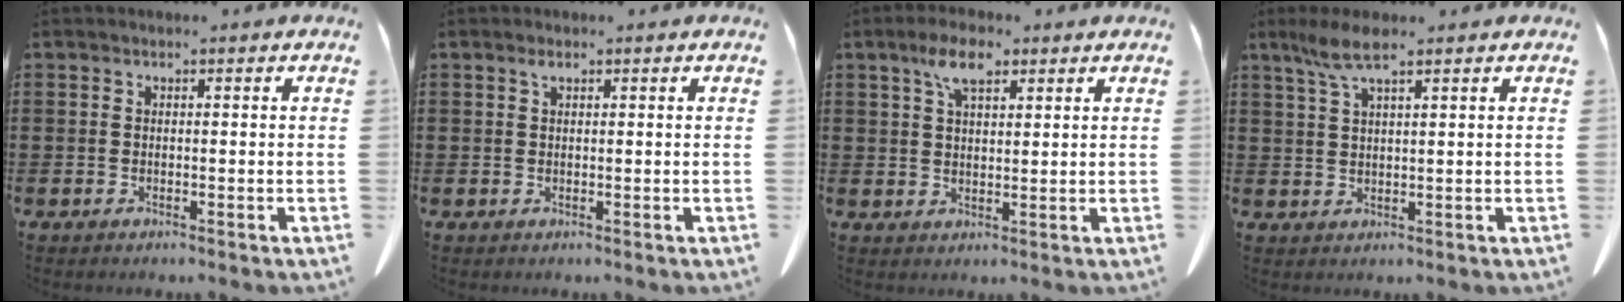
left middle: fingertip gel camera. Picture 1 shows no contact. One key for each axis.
{"total": 0.9, "fx": 0.5, "fy": 0.3, "fz": 0.7, "tx": -0.015, "ty": 0.001, "tz": 0.009}
{"total": 5.6, "fx": 3.3, "fy": 2.1, "fz": 4.0, "tx": -0.080, "ty": 0.004, "tz": 0.058}
{"total": 4.7, "fx": 2.9, "fy": 0.7, "fz": 3.7, "tx": -0.086, "ty": -0.002, "tz": 0.051}